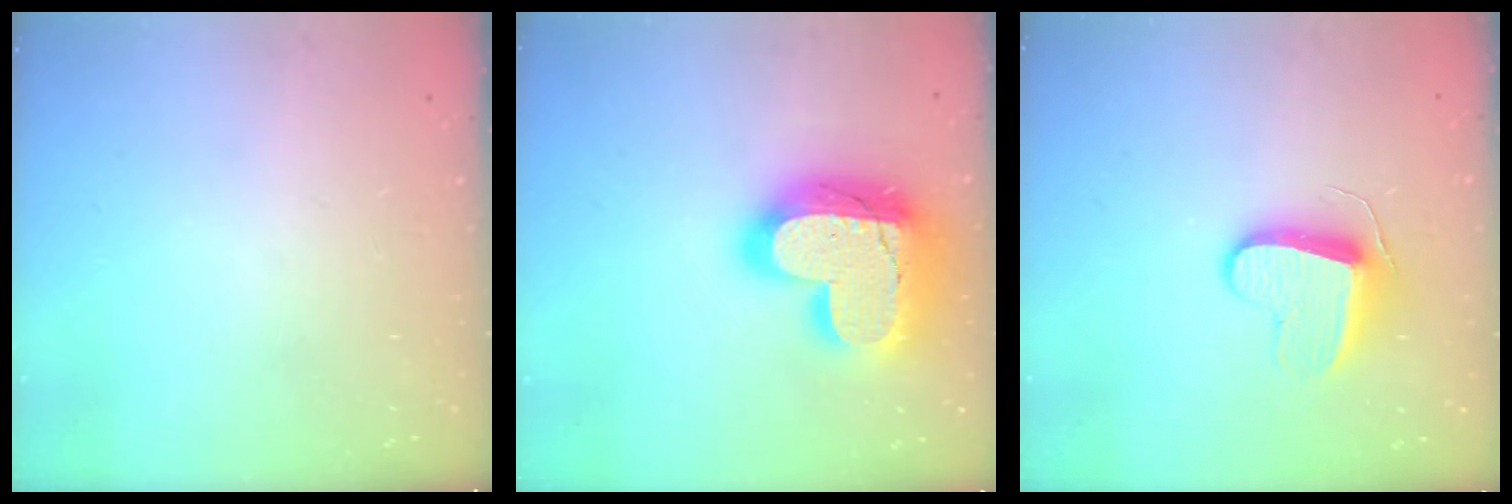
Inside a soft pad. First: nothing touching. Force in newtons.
{"total": 27.3, "press": 27.2, "slide": 2.0}
{"total": 11.2, "press": 11.1, "slide": 0.8}